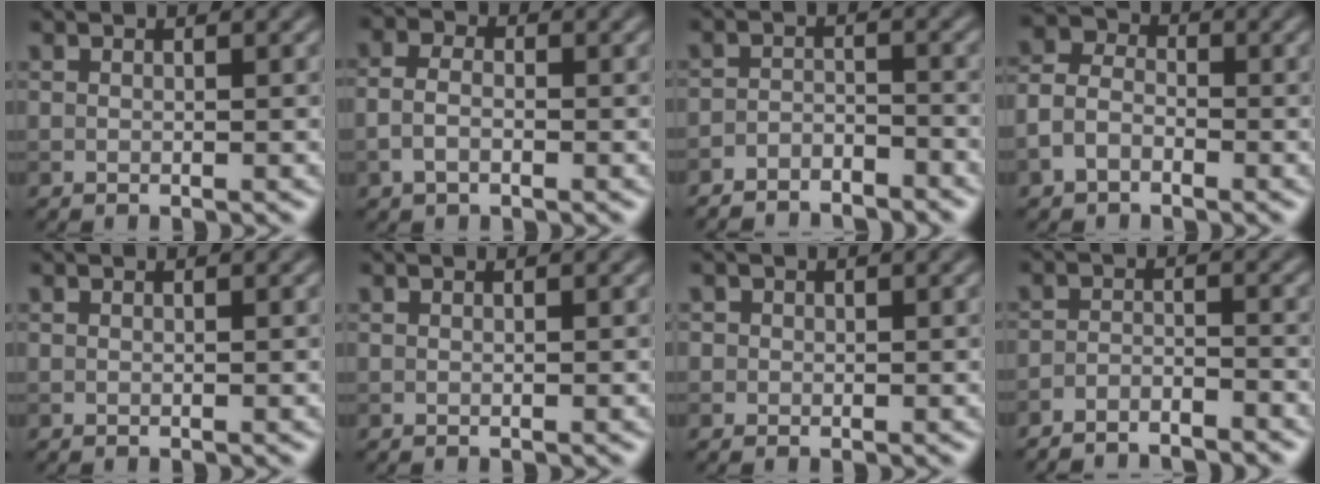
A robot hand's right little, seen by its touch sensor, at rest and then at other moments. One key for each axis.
{"total": 2.2, "fx": -0.7, "fy": 1.4, "fz": 1.5, "tx": -0.033, "ty": 0.004, "tz": -0.020}
{"total": 3.4, "fx": -3.3, "fy": 0.8, "fz": 0.7, "tx": -0.012, "ty": -0.006, "tz": -0.060}
{"total": 3.2, "fx": -1.5, "fy": 2.4, "fz": 1.6, "tx": -0.036, "ty": 0.009, "tz": -0.040}
{"total": 0.0}
{"total": 0.0}
{"total": 0.8, "fx": 0.1, "fy": 0.8, "fz": 0.0, "tx": 0.009, "ty": -0.004, "tz": -0.003}
{"total": 3.2, "fx": -3.0, "fy": 0.4, "fz": 0.8, "tx": -0.012, "ty": -0.003, "tz": -0.052}